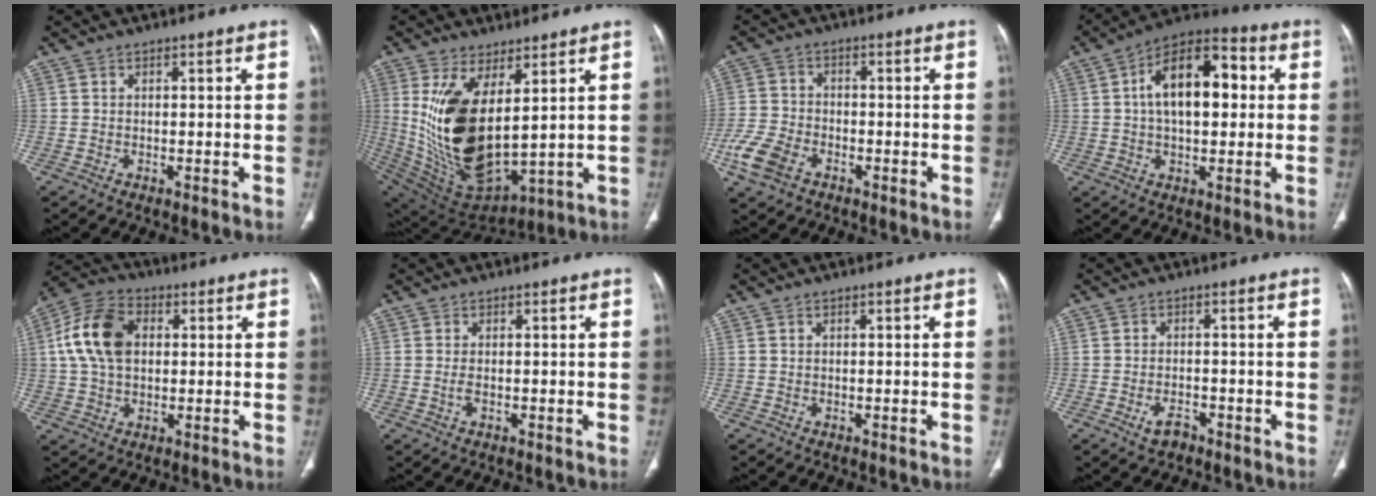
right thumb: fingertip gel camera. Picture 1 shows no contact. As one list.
[{"total": 18.9, "force": [4.3, 8.8, 16.2], "torque": [-0.310, -0.042, 0.109]}, {"total": 8.0, "force": [-4.1, 5.1, 4.6], "torque": [-0.104, 0.010, -0.079]}, {"total": 15.8, "force": [2.4, 8.6, 13.0], "torque": [-0.193, 0.030, 0.032]}, {"total": 12.6, "force": [2.1, 8.5, 9.1], "torque": [-0.170, 0.019, 0.032]}, {"total": 1.5, "force": [-0.3, 0.7, 1.3], "torque": [-0.033, -0.002, -0.005]}, {"total": 0.0}, {"total": 3.0, "force": [-1.8, 1.7, 1.6], "torque": [-0.028, 0.011, -0.026]}]